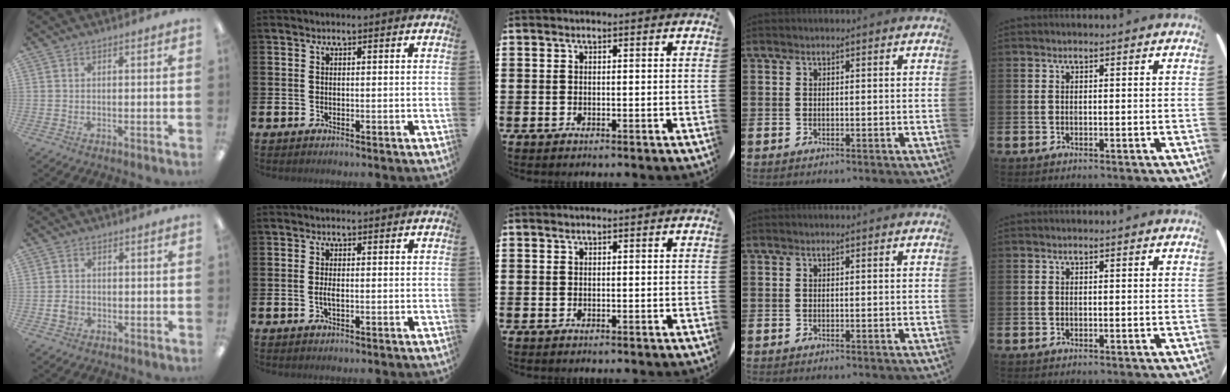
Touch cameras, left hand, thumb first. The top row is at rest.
{"thumb": {"total": 2.2, "force": [-0.6, 1.8, 1.0], "torque": [-0.018, 0.002, -0.012]}, "index": {"total": 1.4, "force": [-0.3, 0.4, 1.3], "torque": [-0.028, 0.002, -0.004]}}